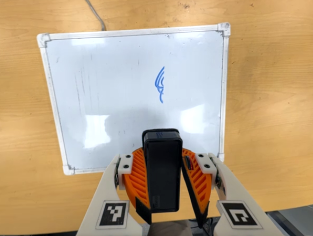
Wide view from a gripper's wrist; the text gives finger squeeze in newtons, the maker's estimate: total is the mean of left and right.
{"total": 7.3, "left": 7.9, "right": 6.7}